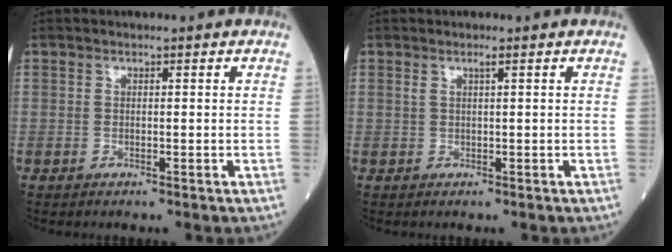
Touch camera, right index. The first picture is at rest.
{"total": 0.7, "force": [0.4, -0.1, 0.6], "torque": [-0.015, 0.005, 0.008]}